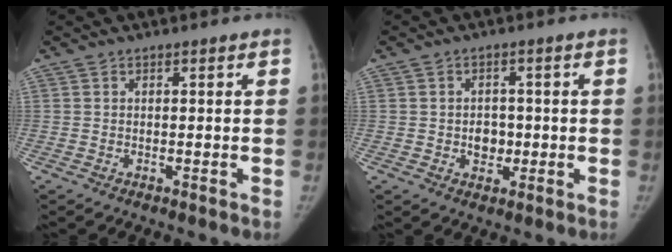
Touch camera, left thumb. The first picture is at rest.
{"total": 3.7, "force": [-0.5, 3.0, 2.1], "torque": [-0.008, 0.005, -0.003]}